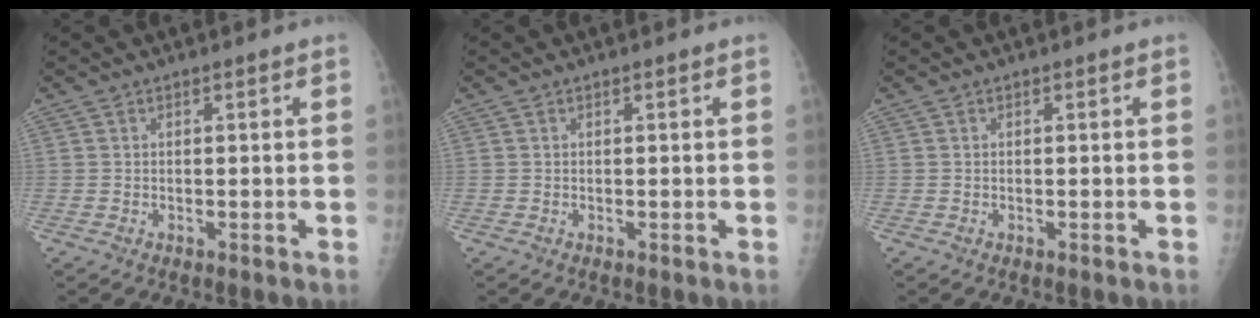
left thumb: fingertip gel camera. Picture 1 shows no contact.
{"total": 0.0}
{"total": 0.0}